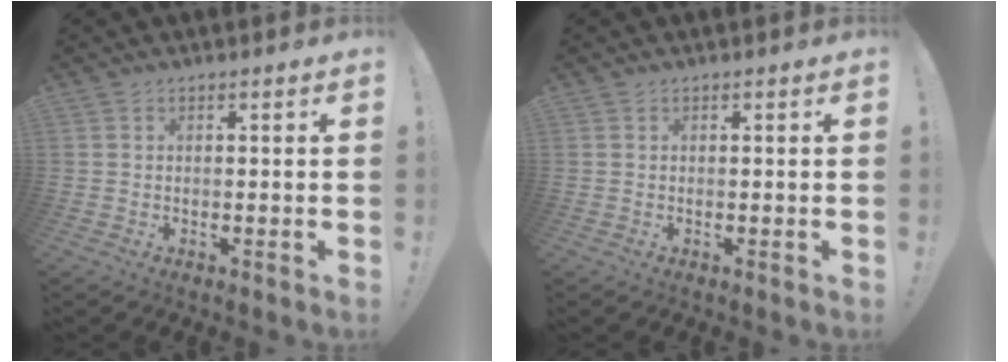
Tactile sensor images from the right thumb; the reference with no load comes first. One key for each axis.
{"total": 0.0}